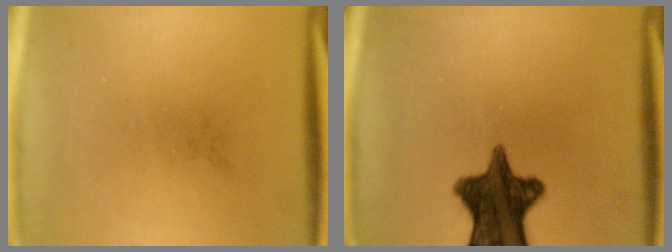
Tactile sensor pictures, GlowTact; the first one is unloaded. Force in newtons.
{"total": 12.3}